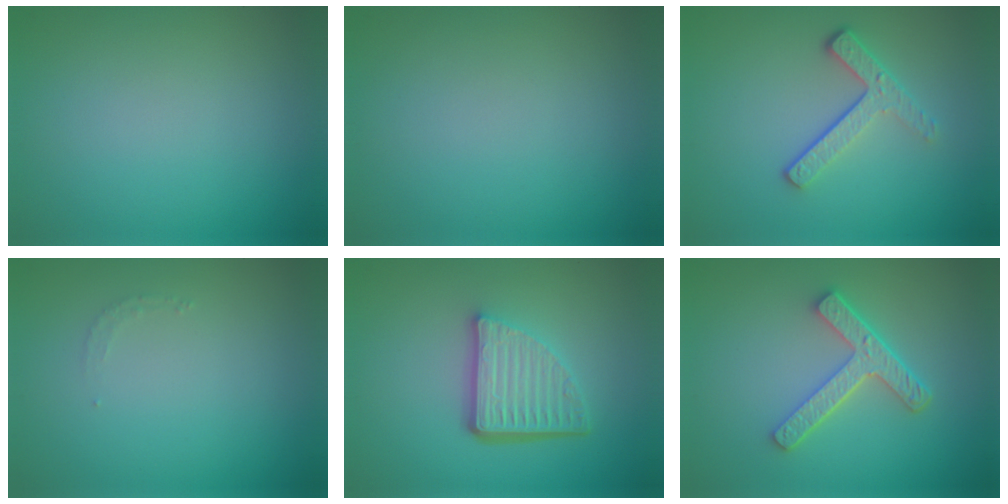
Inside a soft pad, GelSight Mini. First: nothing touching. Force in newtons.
{"total": 0.0}
{"total": 3.5, "press": 2.5, "slide": 2.4}
{"total": 0.8, "press": 0.8, "slide": 0.1}
{"total": 5.7, "press": 3.8, "slide": 4.2}
{"total": 4.3, "press": 3.3, "slide": 2.7}